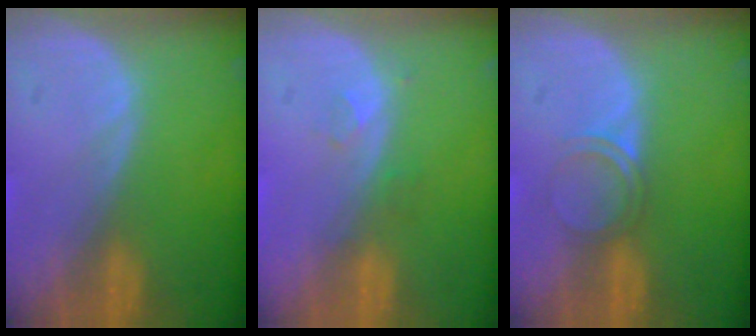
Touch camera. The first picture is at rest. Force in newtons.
{"total": 1.9, "press": 1.6, "slide": 1.0}
{"total": 2.5, "press": 2.1, "slide": 1.2}